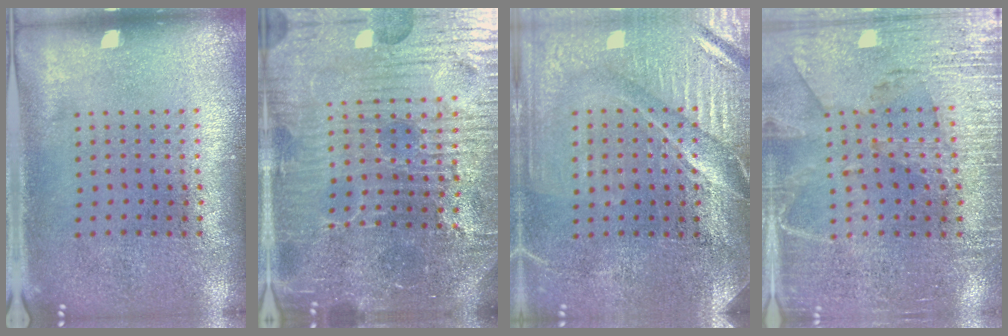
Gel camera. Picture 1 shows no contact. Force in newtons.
{"total": 6.3, "press": 5.7, "slide": 2.5}
{"total": 4.0, "press": 3.7, "slide": 1.6}
{"total": 3.1, "press": 2.9, "slide": 1.2}